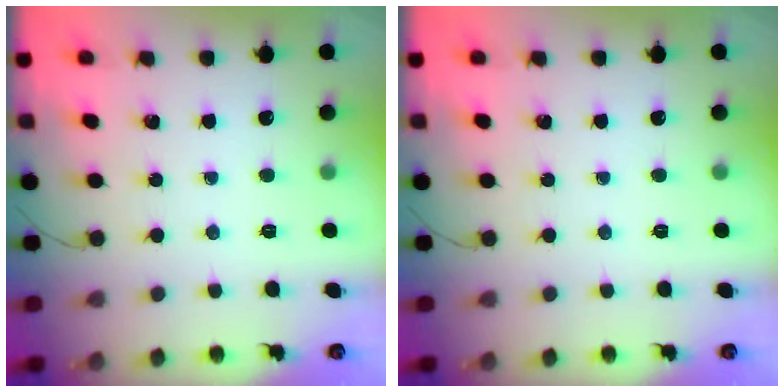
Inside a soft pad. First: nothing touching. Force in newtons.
{"total": 0.0}